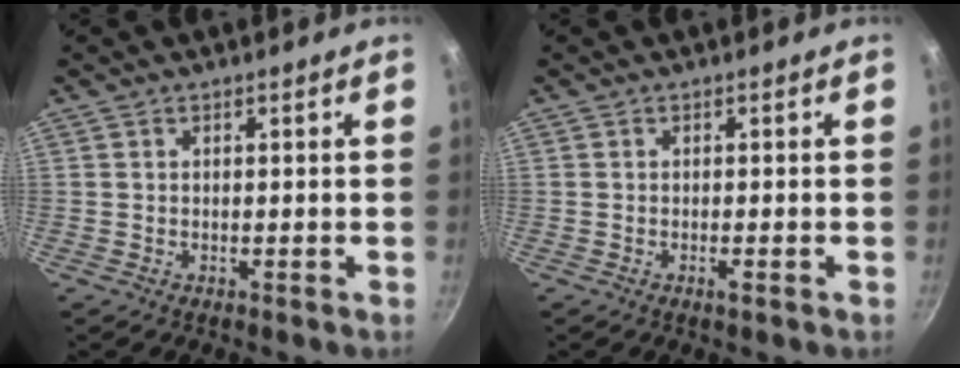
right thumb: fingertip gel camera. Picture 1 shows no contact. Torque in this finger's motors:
{"motor_torque": [0.69, 0.39, 0.51, -0.13, -0.01]}